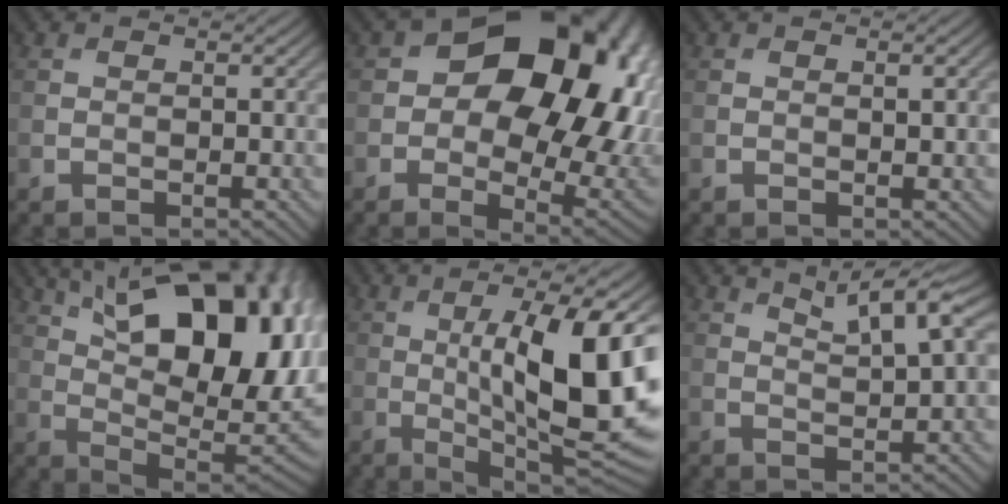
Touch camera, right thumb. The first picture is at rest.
{"total": 19.3, "force": [3.9, 13.1, 13.6], "torque": [-0.191, 0.003, 0.095]}
{"total": 0.0}
{"total": 18.8, "force": [6.1, 9.9, 14.8], "torque": [-0.206, 0.042, 0.094]}
{"total": 15.1, "force": [-0.3, 4.6, 14.4], "torque": [-0.209, 0.005, 0.000]}
{"total": 5.2, "force": [3.3, 0.7, 3.9], "torque": [-0.062, 0.005, 0.070]}